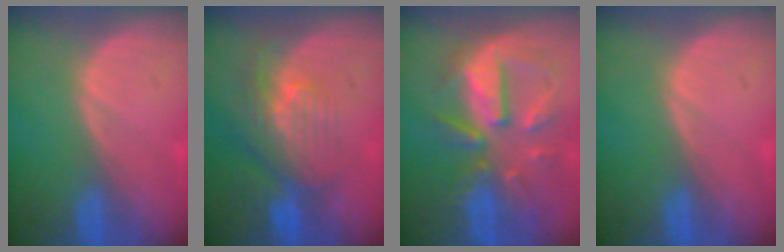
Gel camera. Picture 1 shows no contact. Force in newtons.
{"total": 7.9, "press": 7.0, "slide": 3.5}
{"total": 10.3, "press": 9.2, "slide": 4.5}
{"total": 0.0}